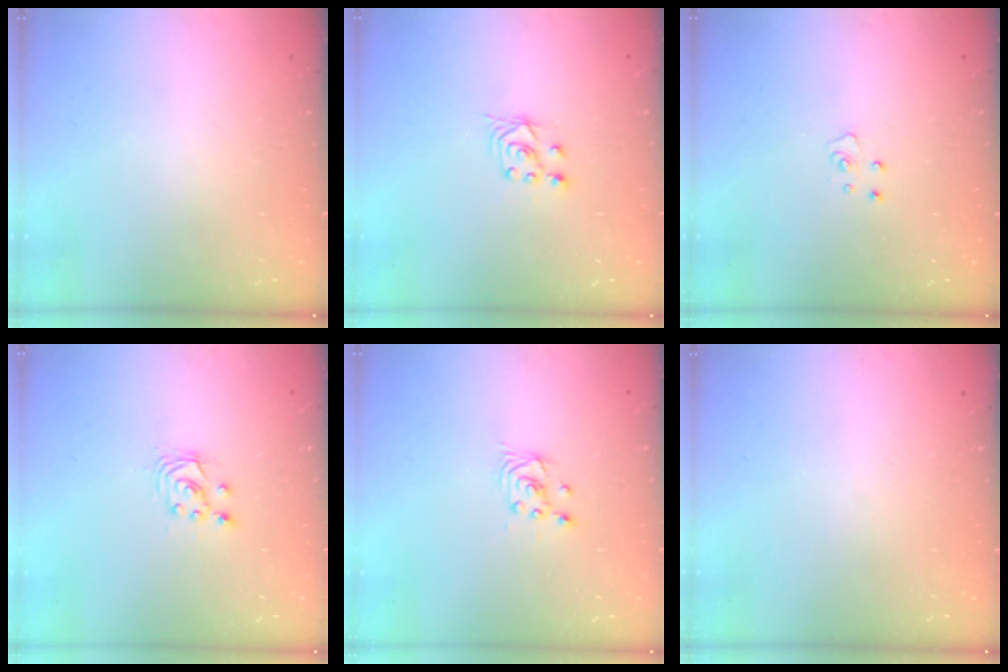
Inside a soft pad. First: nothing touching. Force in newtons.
{"total": 3.0, "press": 2.8, "slide": 0.9}
{"total": 3.8, "press": 3.8, "slide": 0.3}
{"total": 2.9, "press": 2.9, "slide": 0.2}
{"total": 2.2, "press": 2.2, "slide": 0.2}
{"total": 0.0}